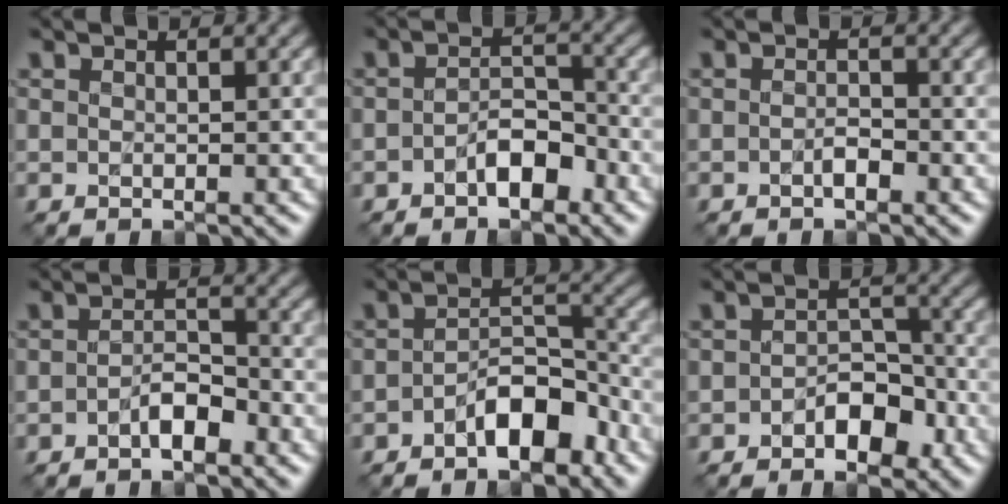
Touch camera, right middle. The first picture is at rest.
{"total": 2.9, "force": [-1.6, 1.4, 2.0], "torque": [-0.030, 0.011, -0.029]}
{"total": 1.0, "force": [-0.5, 0.4, 0.8], "torque": [-0.017, 0.002, -0.011]}
{"total": 2.3, "force": [-1.3, 0.9, 1.6], "torque": [-0.027, 0.008, -0.026]}
{"total": 4.7, "force": [-2.6, 2.1, 3.4], "torque": [-0.051, 0.014, -0.044]}
{"total": 3.4, "force": [-1.6, 2.1, 2.2], "torque": [-0.029, 0.008, -0.025]}